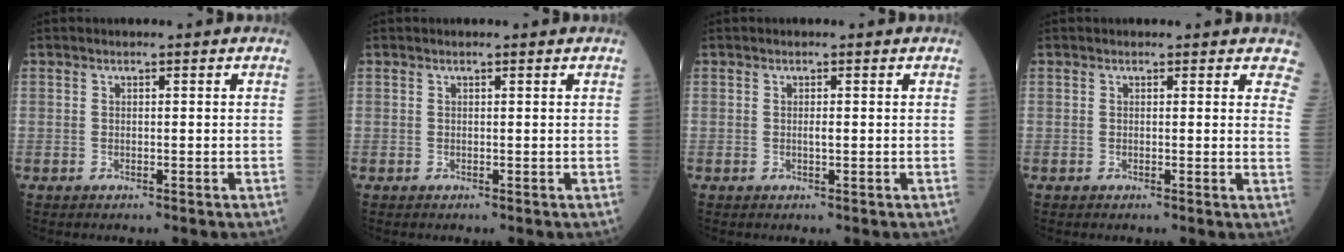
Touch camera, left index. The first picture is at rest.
{"total": 0.9, "force": [0.9, 0.1, 0.2], "torque": [-0.008, 0.003, 0.010]}
{"total": 0.6, "force": [0.0, 0.2, 0.6], "torque": [-0.019, -0.003, -0.001]}
{"total": 5.8, "force": [5.2, 2.0, 1.4], "torque": [0.012, -0.019, 0.030]}